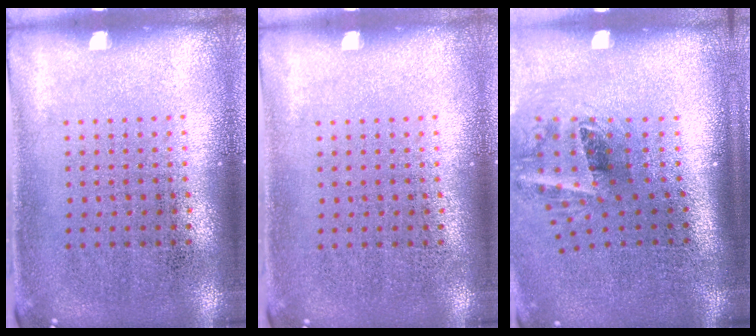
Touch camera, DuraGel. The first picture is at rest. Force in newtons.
{"total": 0.0}
{"total": 2.1, "press": 1.3, "slide": 1.7}